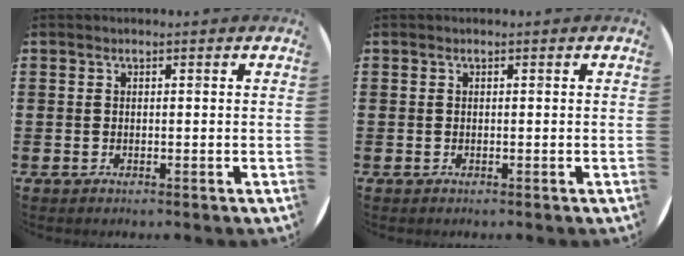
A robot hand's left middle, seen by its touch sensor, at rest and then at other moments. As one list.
[{"total": 0.0}]